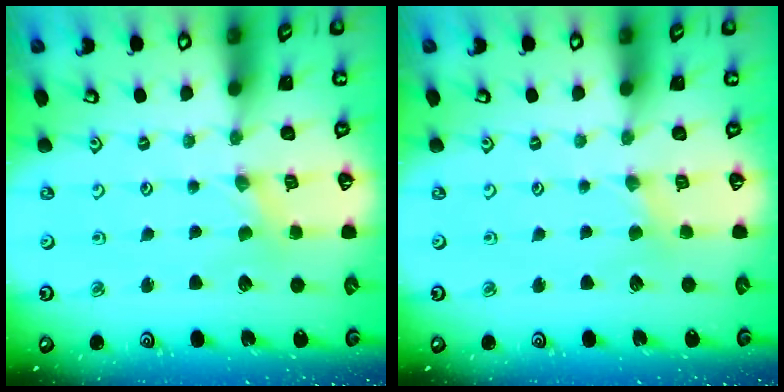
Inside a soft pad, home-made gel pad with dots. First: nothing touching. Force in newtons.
{"total": 1.4, "press": 1.4, "slide": 0.4}